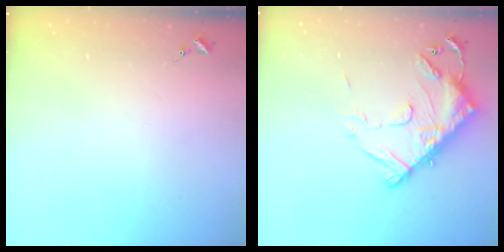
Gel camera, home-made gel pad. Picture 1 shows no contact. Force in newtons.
{"total": 16.8, "press": 16.7, "slide": 1.2}